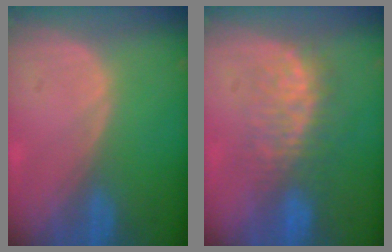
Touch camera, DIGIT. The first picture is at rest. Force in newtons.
{"total": 7.6, "press": 7.3, "slide": 1.9}